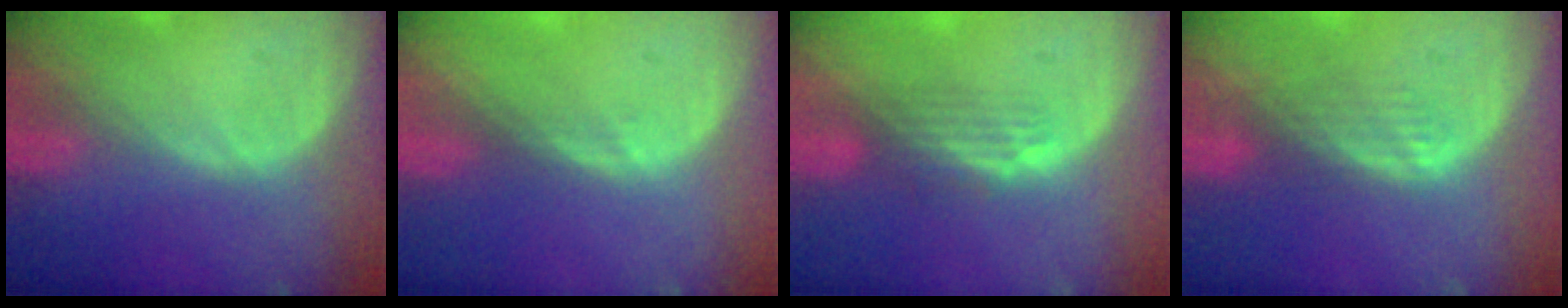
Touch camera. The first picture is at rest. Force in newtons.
{"total": 0.8, "press": 0.6, "slide": 0.6}
{"total": 3.3, "press": 2.8, "slide": 1.6}
{"total": 3.5, "press": 2.9, "slide": 1.9}